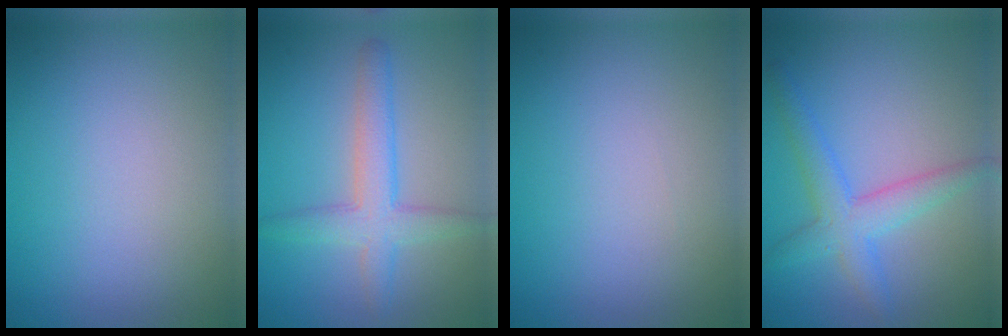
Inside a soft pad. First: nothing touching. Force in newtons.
{"total": 3.8, "press": 3.8, "slide": 0.3}
{"total": 0.0}
{"total": 3.8, "press": 3.8, "slide": 0.1}